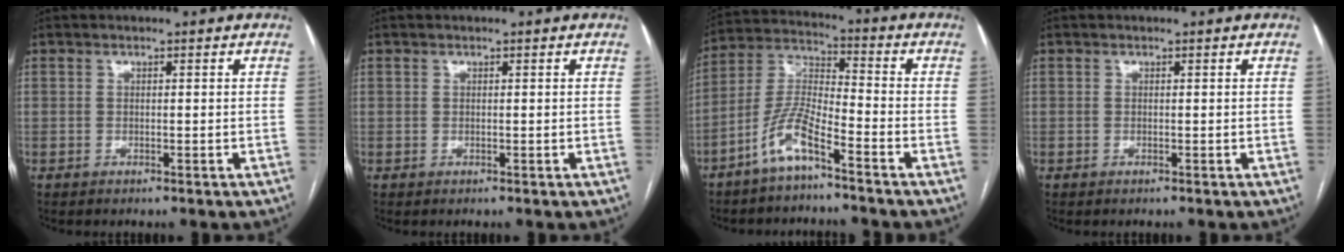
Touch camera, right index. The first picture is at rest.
{"total": 0.0}
{"total": 8.4, "force": [-5.5, 1.2, 6.2], "torque": [-0.142, -0.002, -0.115]}
{"total": 0.0}